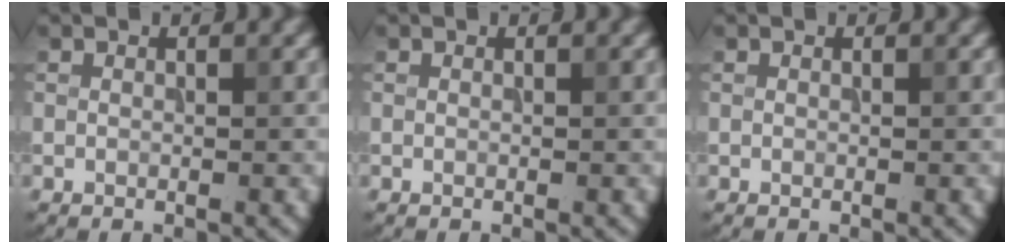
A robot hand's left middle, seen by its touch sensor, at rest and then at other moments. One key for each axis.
{"total": 0.0}
{"total": 0.0}